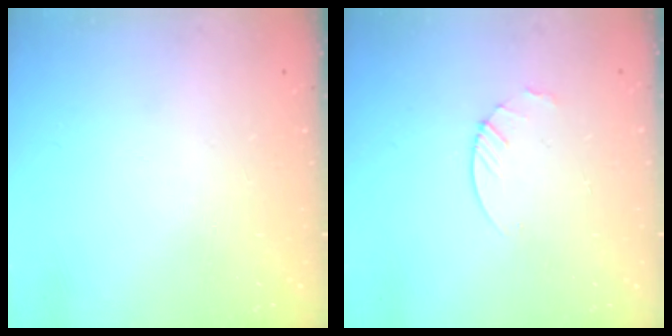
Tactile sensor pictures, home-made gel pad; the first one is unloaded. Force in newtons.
{"total": 3.0, "press": 2.9, "slide": 0.3}